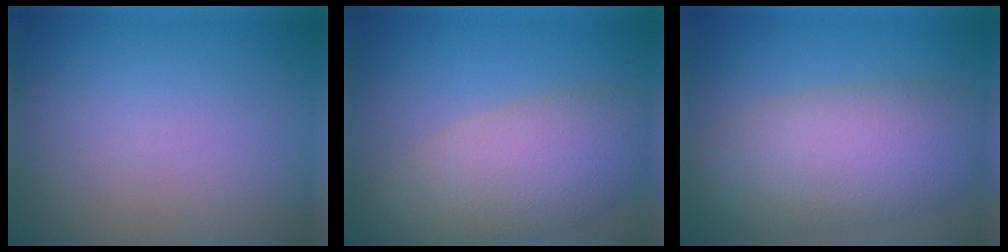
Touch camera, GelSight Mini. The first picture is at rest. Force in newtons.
{"total": 7.1, "press": 7.1, "slide": 0.5}
{"total": 8.5, "press": 8.5, "slide": 0.3}